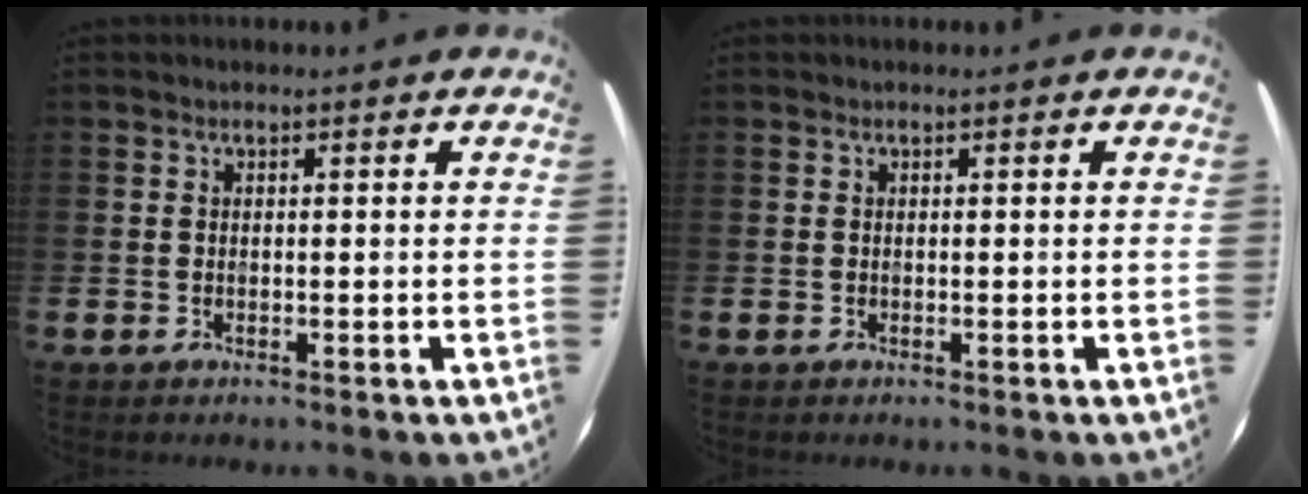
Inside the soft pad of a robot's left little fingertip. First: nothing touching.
{"total": 0.0}